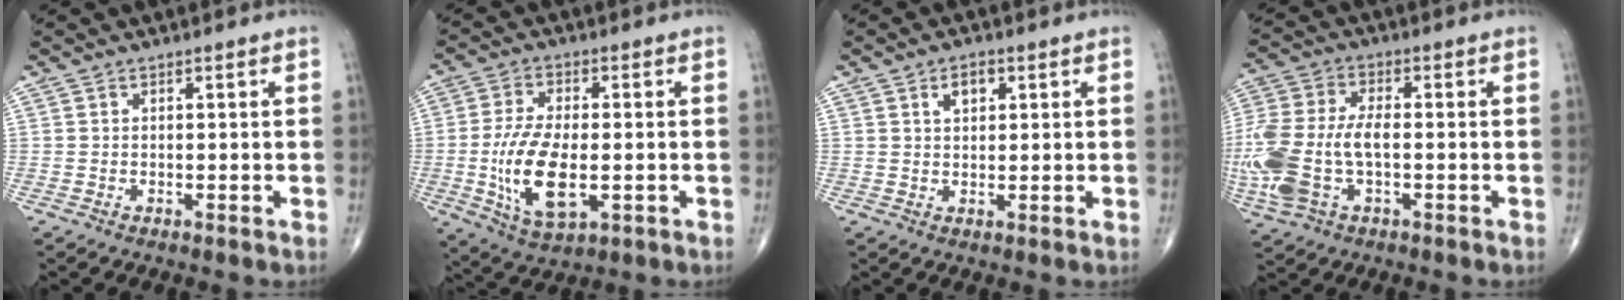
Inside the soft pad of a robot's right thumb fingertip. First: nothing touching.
{"total": 13.1, "force": [-2.1, 6.1, 11.4], "torque": [-0.224, -0.007, -0.032]}
{"total": 3.3, "force": [1.4, 2.0, 2.3], "torque": [-0.026, -0.001, 0.022]}
{"total": 16.8, "force": [-2.8, 8.9, 13.9], "torque": [-0.347, 0.008, -0.048]}